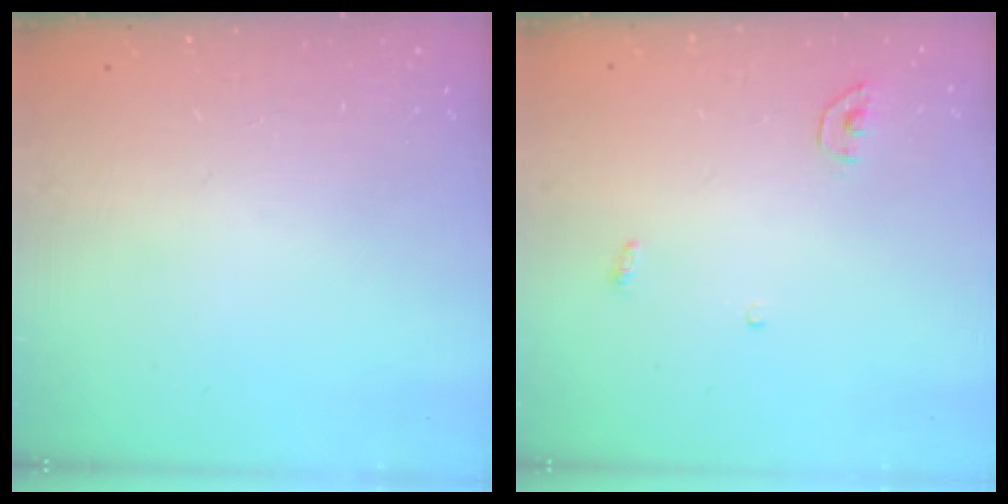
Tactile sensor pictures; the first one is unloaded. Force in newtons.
{"total": 3.4, "press": 3.3, "slide": 0.3}